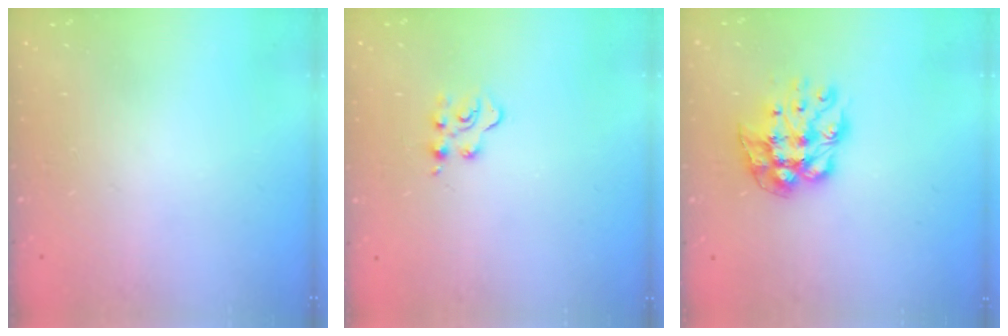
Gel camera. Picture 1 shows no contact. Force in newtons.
{"total": 3.0, "press": 2.9, "slide": 0.3}
{"total": 11.2, "press": 11.2, "slide": 0.9}